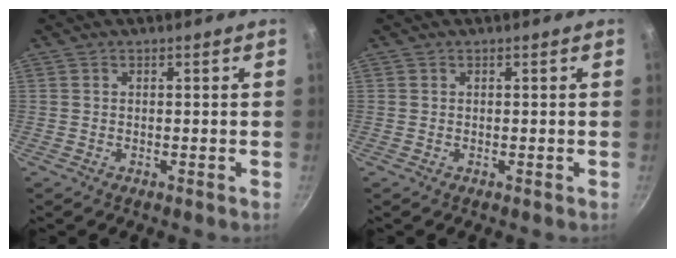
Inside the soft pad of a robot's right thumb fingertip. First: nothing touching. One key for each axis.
{"total": 0.0}